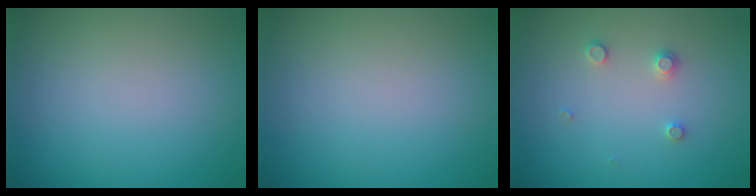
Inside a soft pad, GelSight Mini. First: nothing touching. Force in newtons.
{"total": 0.0}
{"total": 1.3, "press": 1.3, "slide": 0.2}